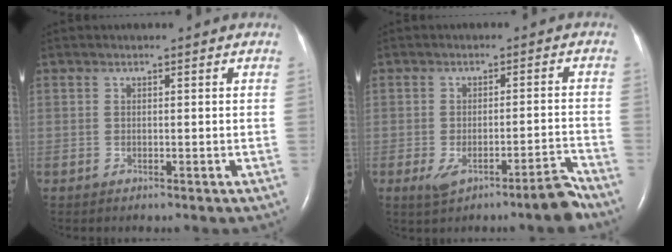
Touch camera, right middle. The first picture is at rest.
{"total": 5.8, "force": [-3.9, 0.5, 4.3], "torque": [-0.062, 0.009, -0.060]}